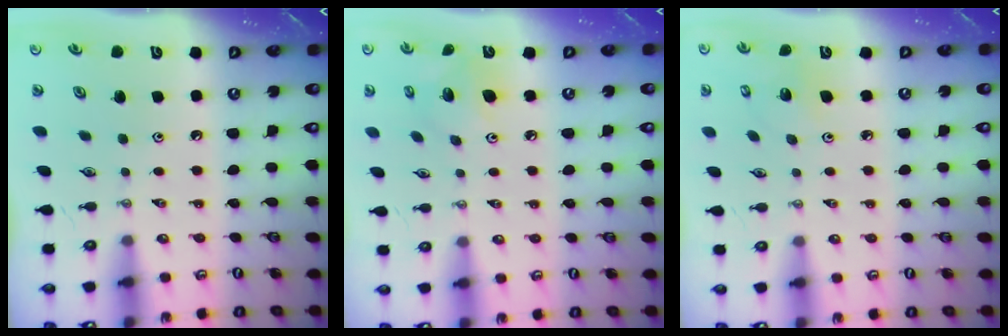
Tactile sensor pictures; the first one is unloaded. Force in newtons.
{"total": 7.8, "press": 7.8, "slide": 0.3}
{"total": 3.2, "press": 3.2, "slide": 0.1}